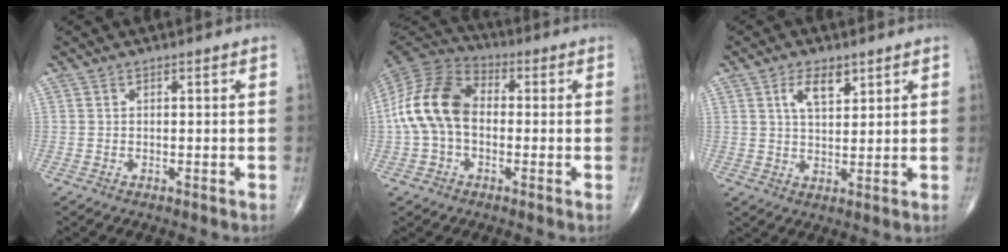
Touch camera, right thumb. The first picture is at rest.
{"total": 13.8, "force": [-0.5, 9.2, 10.2], "torque": [-0.201, 0.035, -0.021]}
{"total": 6.5, "force": [3.1, 3.3, 4.7], "torque": [-0.070, -0.013, 0.055]}